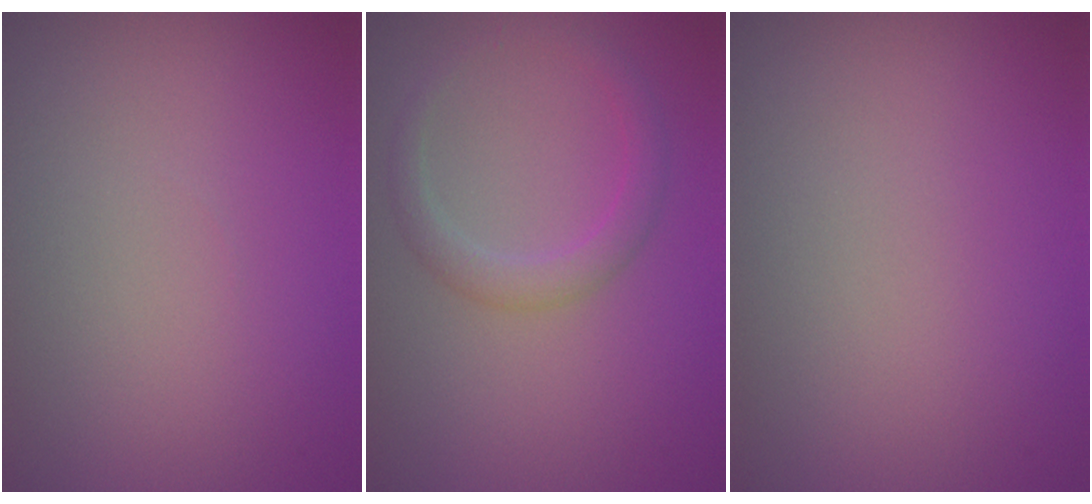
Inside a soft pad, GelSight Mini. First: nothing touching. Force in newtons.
{"total": 2.1, "press": 2.1, "slide": 0.0}
{"total": 0.0}